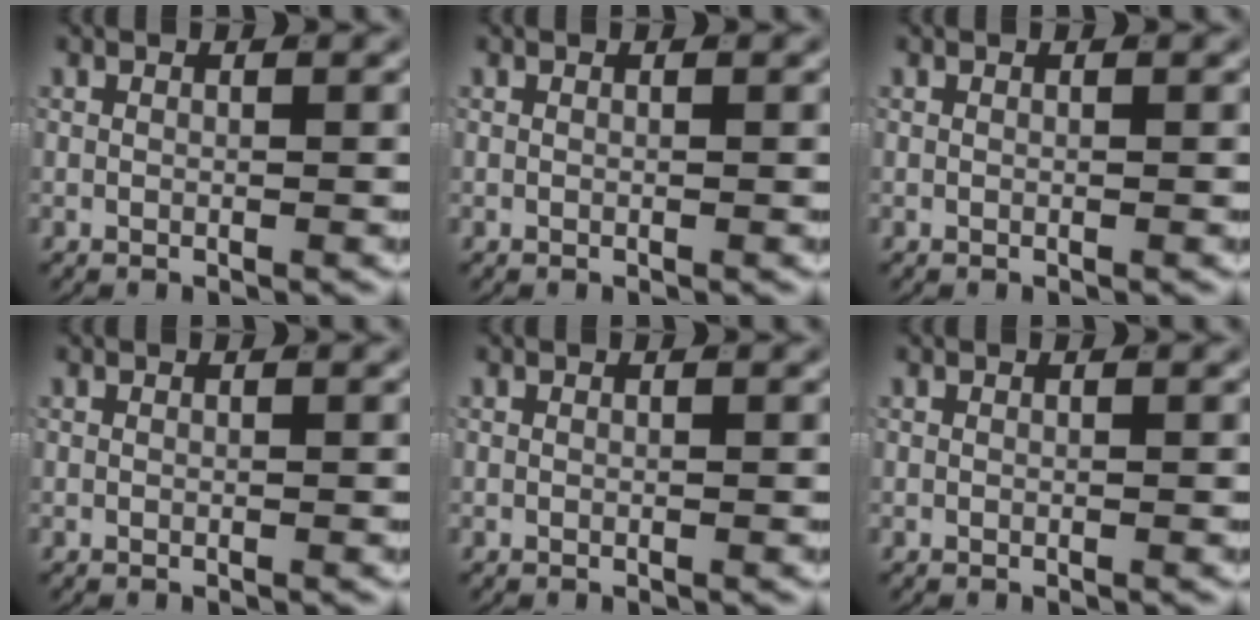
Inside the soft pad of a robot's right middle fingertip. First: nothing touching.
{"total": 0.0}
{"total": 0.0}
{"total": 0.0}
{"total": 0.0}
{"total": 0.0}